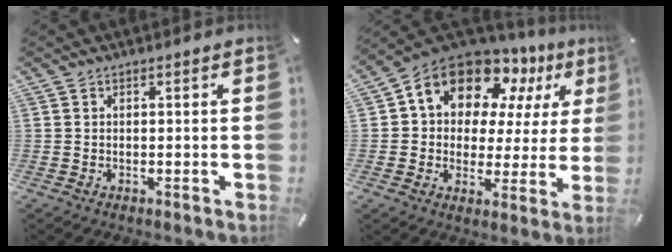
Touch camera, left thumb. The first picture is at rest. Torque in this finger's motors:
{"motor_torque": [2.03, 2.01, 2.04, -0.73, 0.35]}